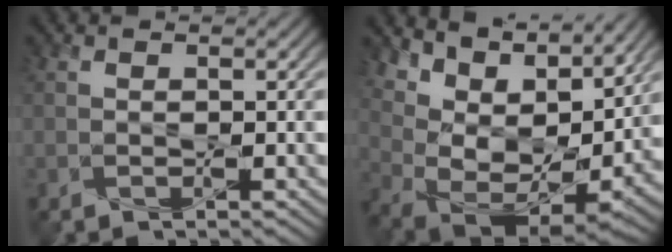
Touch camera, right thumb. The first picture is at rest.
{"total": 14.4, "force": [9.0, 6.8, 9.0], "torque": [-0.187, 0.030, 0.152]}